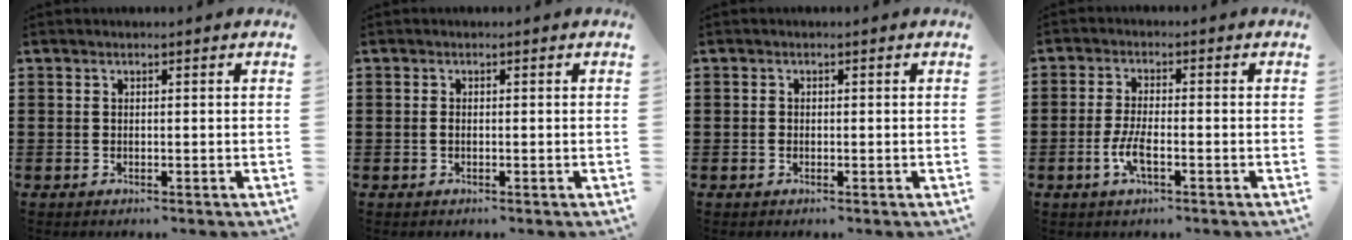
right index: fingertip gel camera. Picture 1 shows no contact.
{"total": 0.7, "force": [-0.2, 0.2, 0.6], "torque": [-0.016, -0.006, -0.002]}
{"total": 0.5, "force": [-0.1, 0.4, 0.3], "torque": [-0.010, -0.001, -0.002]}
{"total": 4.0, "force": [-1.5, 1.0, 3.5], "torque": [-0.080, -0.006, -0.033]}